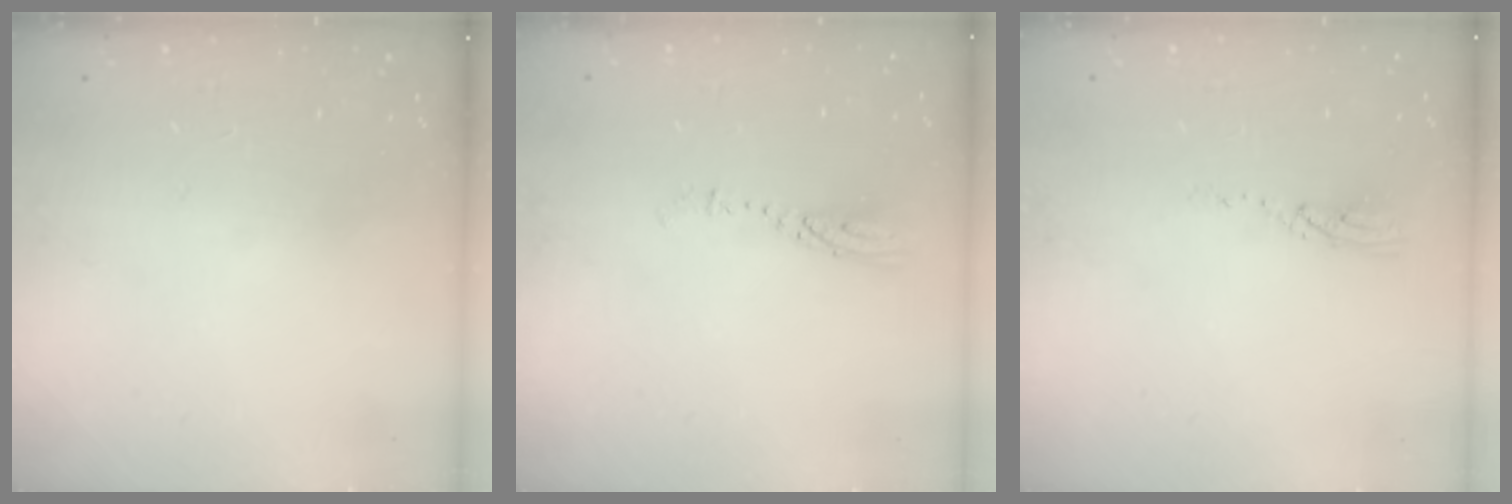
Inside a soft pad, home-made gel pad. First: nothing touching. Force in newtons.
{"total": 3.7, "press": 3.7, "slide": 0.3}
{"total": 3.4, "press": 3.4, "slide": 0.3}